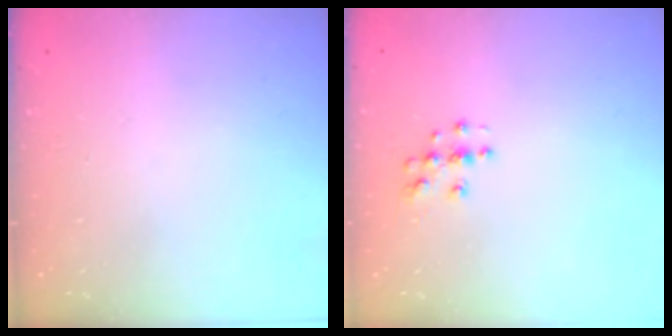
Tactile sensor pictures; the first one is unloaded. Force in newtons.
{"total": 3.8, "press": 3.8, "slide": 0.2}